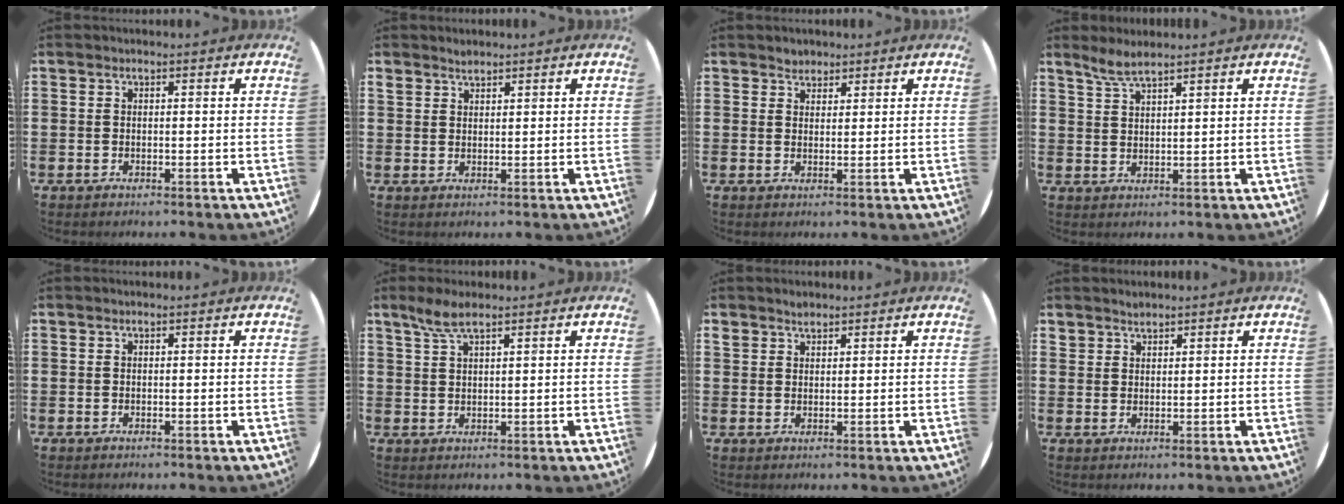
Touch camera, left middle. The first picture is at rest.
{"total": 1.4, "force": [1.3, 0.5, -0.1], "torque": [0.001, 0.001, 0.025]}
{"total": 1.5, "force": [1.4, 0.6, -0.1], "torque": [0.009, -0.002, 0.026]}
{"total": 3.1, "force": [2.8, 0.3, 1.4], "torque": [-0.033, 0.002, 0.051]}
{"total": 0.0}
{"total": 3.8, "force": [2.8, 0.8, 2.5], "torque": [-0.054, 0.006, 0.049]}
{"total": 1.8, "force": [1.6, 0.8, -0.1], "torque": [0.008, -0.002, 0.030]}
{"total": 1.6, "force": [1.5, 0.5, -0.2], "torque": [0.002, 0.001, 0.030]}